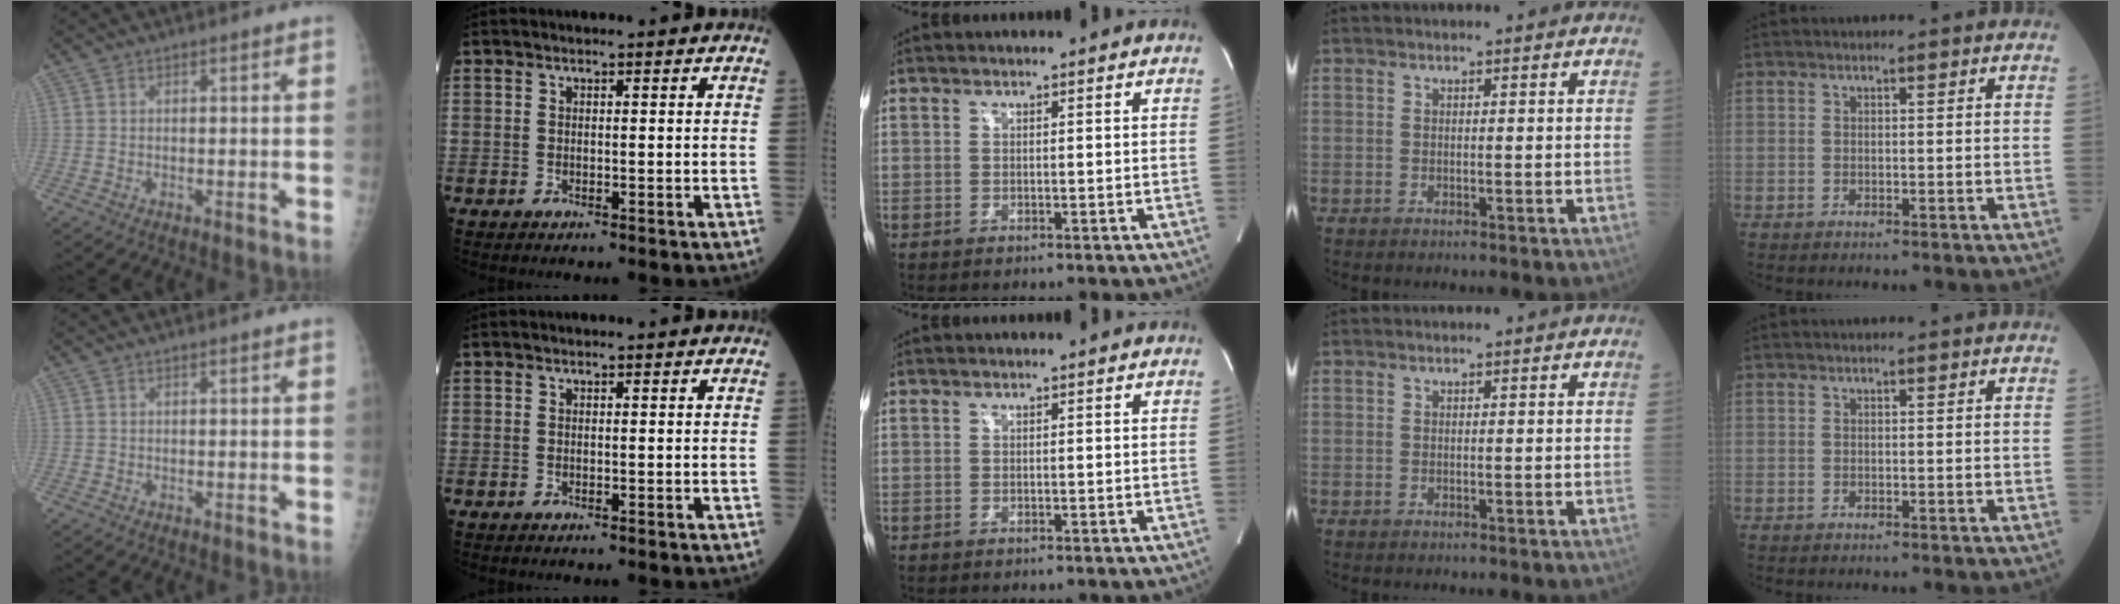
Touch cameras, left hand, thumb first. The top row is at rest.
{}